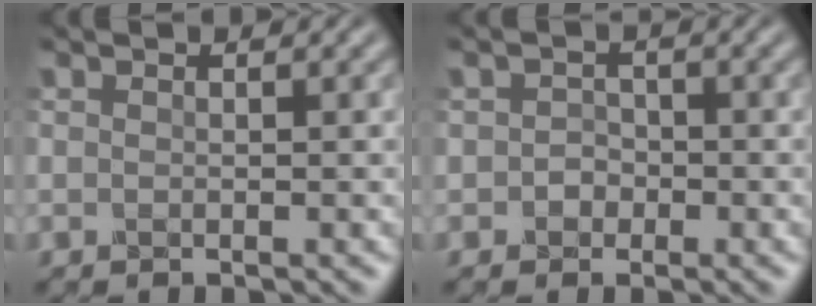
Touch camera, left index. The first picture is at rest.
{"total": 0.9, "force": [-0.2, 0.9, 0.0], "torque": [0.003, 0.008, -0.007]}